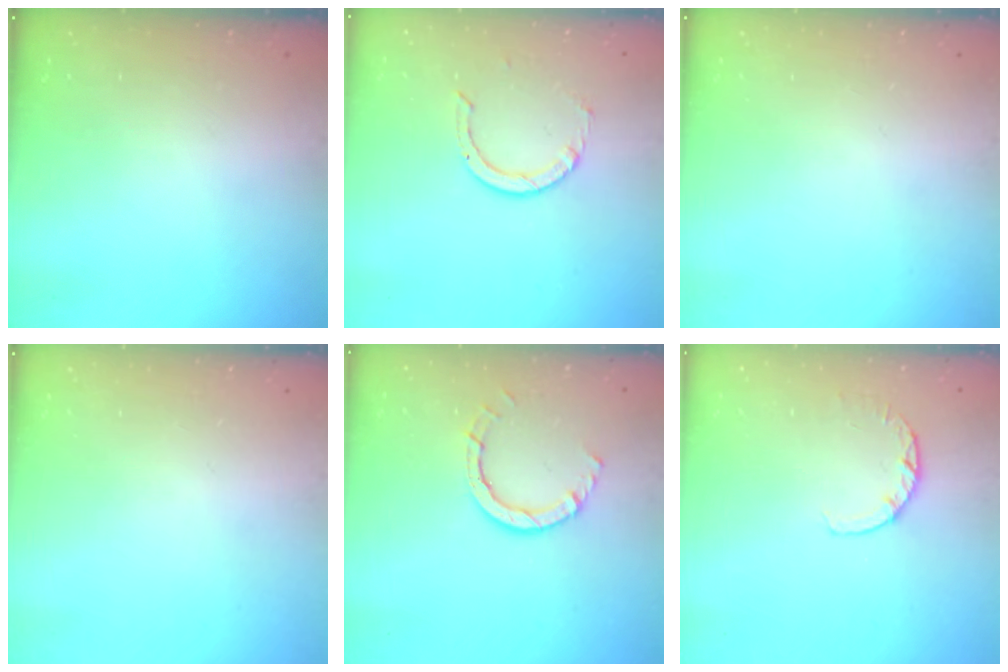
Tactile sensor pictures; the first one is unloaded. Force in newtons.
{"total": 1.7, "press": 1.7, "slide": 0.1}
{"total": 0.0}
{"total": 0.0}
{"total": 5.9, "press": 5.9, "slide": 0.5}
{"total": 3.0, "press": 2.9, "slide": 0.4}